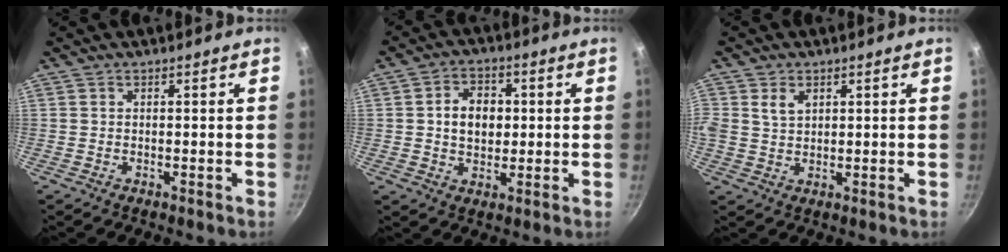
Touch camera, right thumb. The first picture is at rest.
{"total": 7.6, "force": [0.7, 5.8, 4.9], "torque": [-0.054, 0.006, 0.008]}
{"total": 4.1, "force": [1.6, 2.9, 2.4], "torque": [-0.038, -0.001, 0.033]}